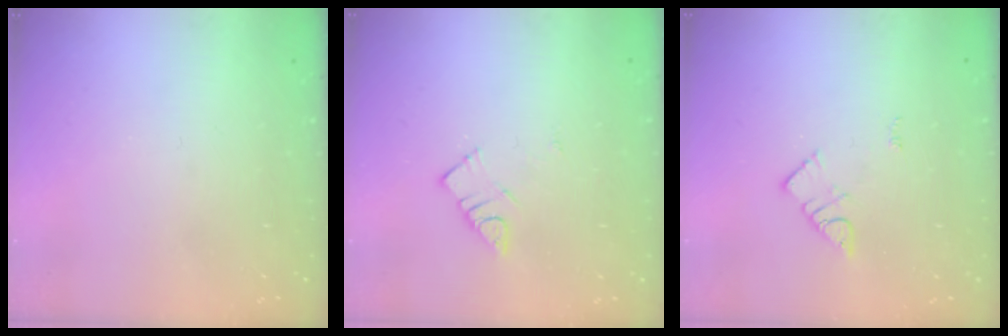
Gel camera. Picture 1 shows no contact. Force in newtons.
{"total": 4.3, "press": 4.3, "slide": 0.5}
{"total": 3.1, "press": 3.1, "slide": 0.2}